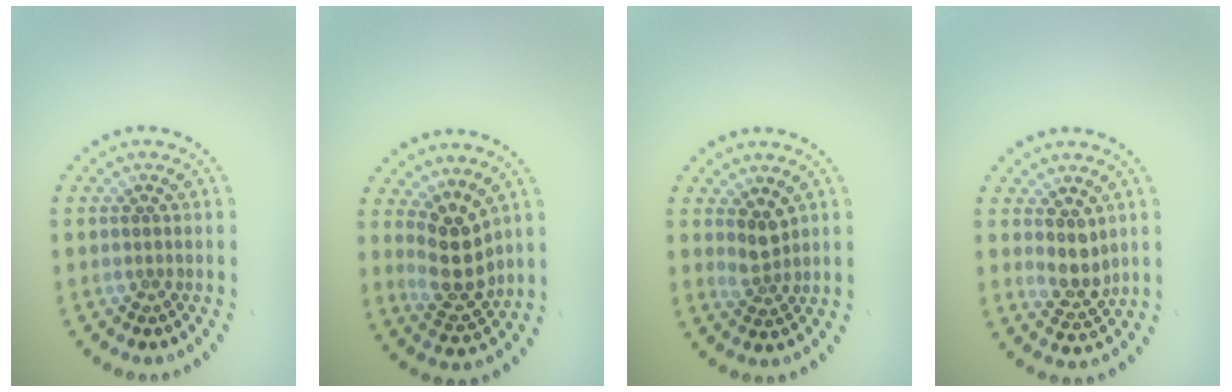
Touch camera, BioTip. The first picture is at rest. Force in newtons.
{"total": 3.7, "press": 3.3, "slide": 1.7}
{"total": 1.9, "press": 1.4, "slide": 1.2}
{"total": 2.4, "press": 2.0, "slide": 1.3}